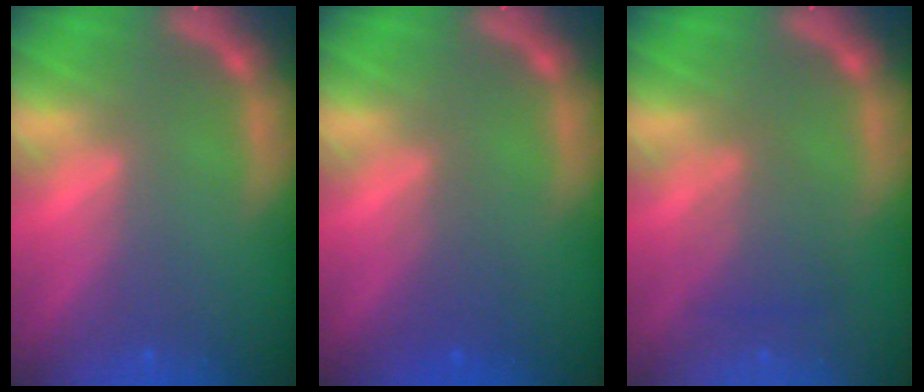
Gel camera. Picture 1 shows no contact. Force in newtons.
{"total": 2.0}
{"total": 3.0}